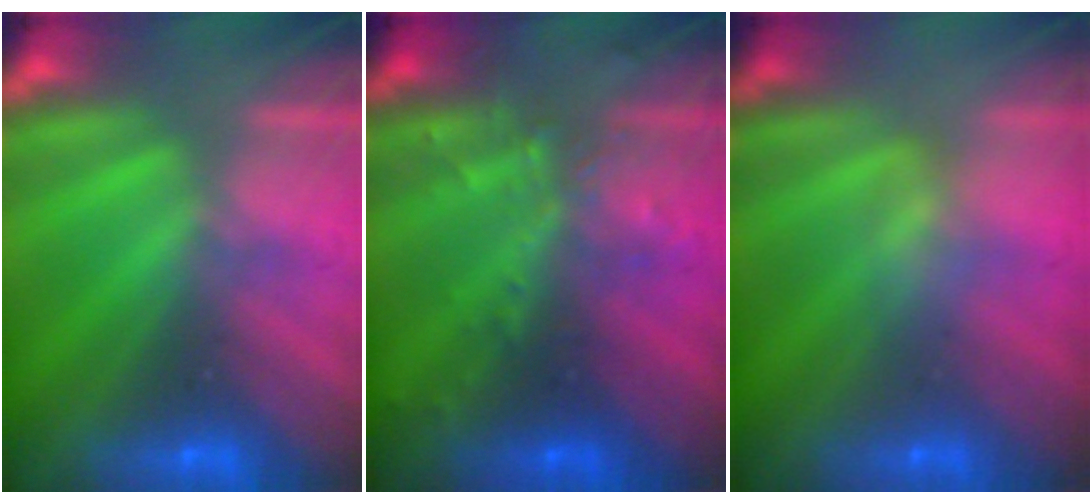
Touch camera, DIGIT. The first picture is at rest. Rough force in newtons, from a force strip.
{"total": 2.8}
{"total": 2.4}